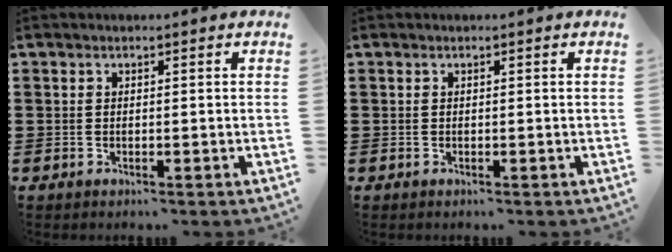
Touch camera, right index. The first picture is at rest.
{"total": 0.0}